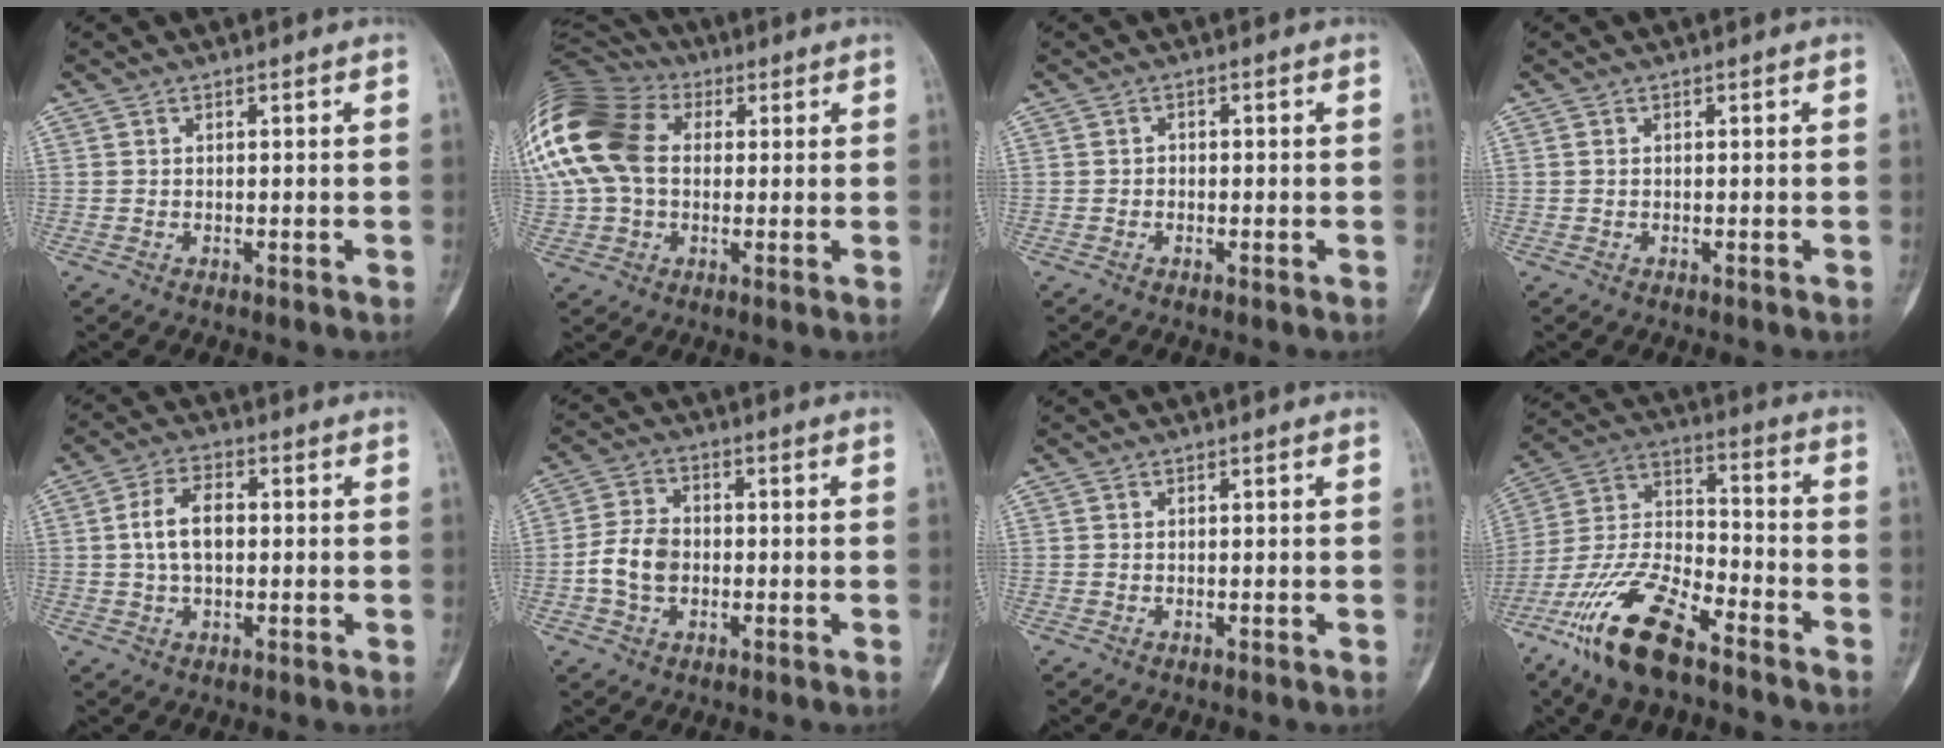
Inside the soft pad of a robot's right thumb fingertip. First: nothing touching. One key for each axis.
{"total": 24.6, "fx": 5.2, "fy": 17.6, "fz": 16.3, "tx": -0.388, "ty": 0.061, "tz": 0.099}
{"total": 0.6, "fx": -0.2, "fy": 0.5, "fz": 0.2, "tx": 0.006, "ty": 0.002, "tz": -0.007}
{"total": 0.0}
{"total": 7.3, "fx": 0.4, "fy": 4.2, "fz": 5.9, "tx": -0.104, "ty": 0.014, "tz": 0.004}
{"total": 7.3, "fx": -1.3, "fy": 5.4, "fz": 4.8, "tx": -0.084, "ty": 0.018, "tz": -0.030}
{"total": 0.0}
{"total": 17.8, "fx": -11.5, "fy": 6.3, "fz": 12.0, "tx": -0.241, "ty": 0.061, "tz": -0.218}